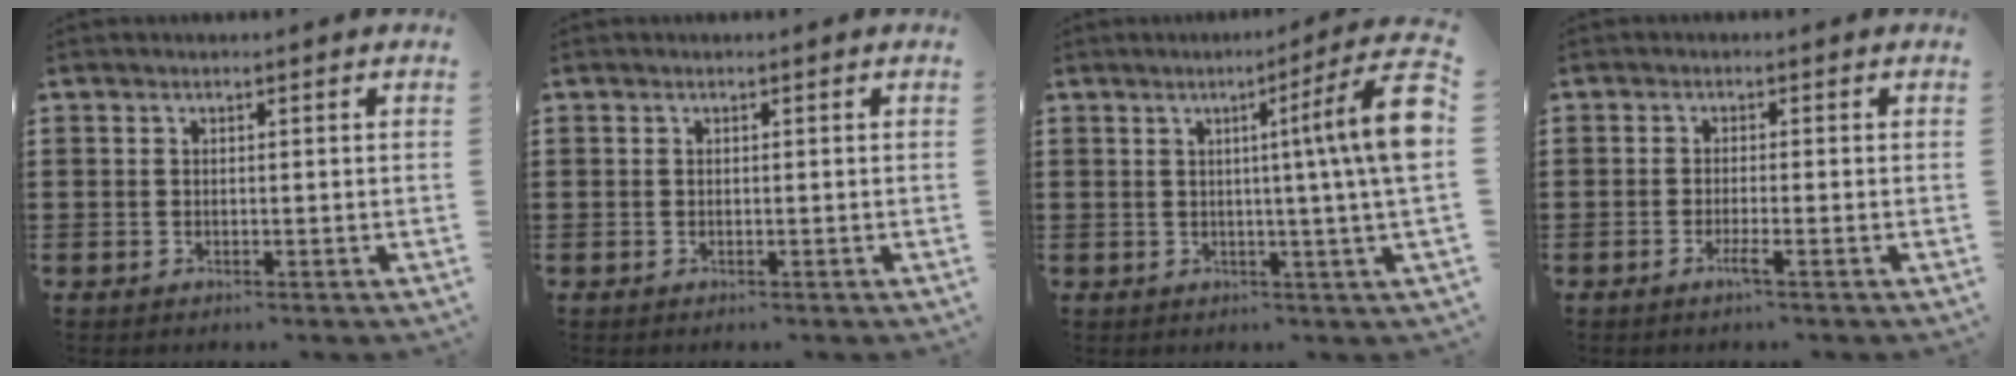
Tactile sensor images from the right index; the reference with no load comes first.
{"total": 0.0}
{"total": 10.8, "force": [1.6, -0.4, 10.6], "torque": [-0.169, -0.015, 0.019]}
{"total": 2.3, "force": [-1.4, -0.1, 1.9], "torque": [-0.046, -0.009, -0.030]}